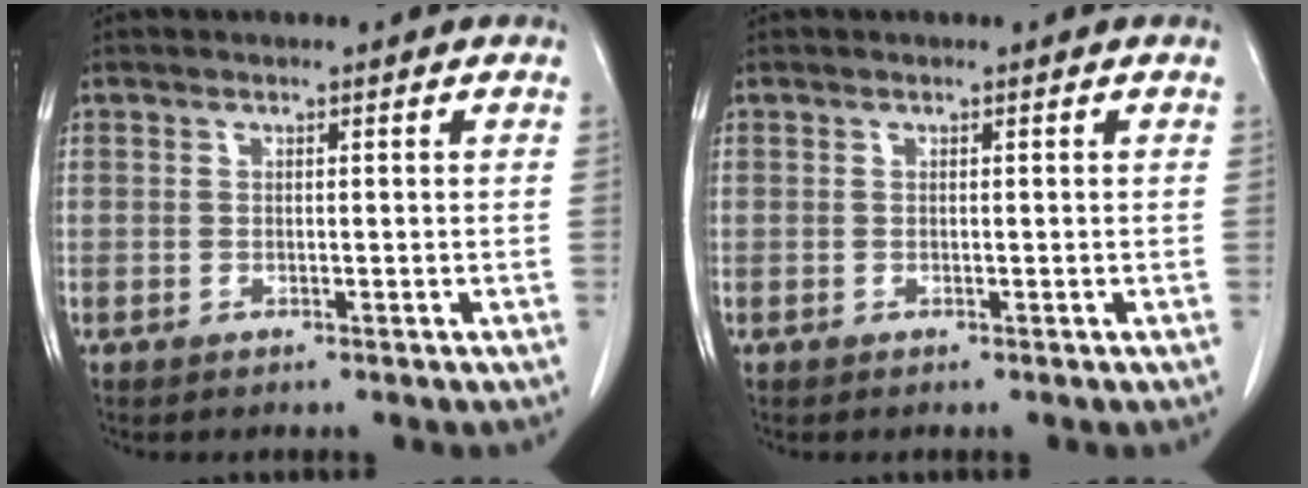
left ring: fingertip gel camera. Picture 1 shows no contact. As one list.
[{"total": 0.0}]